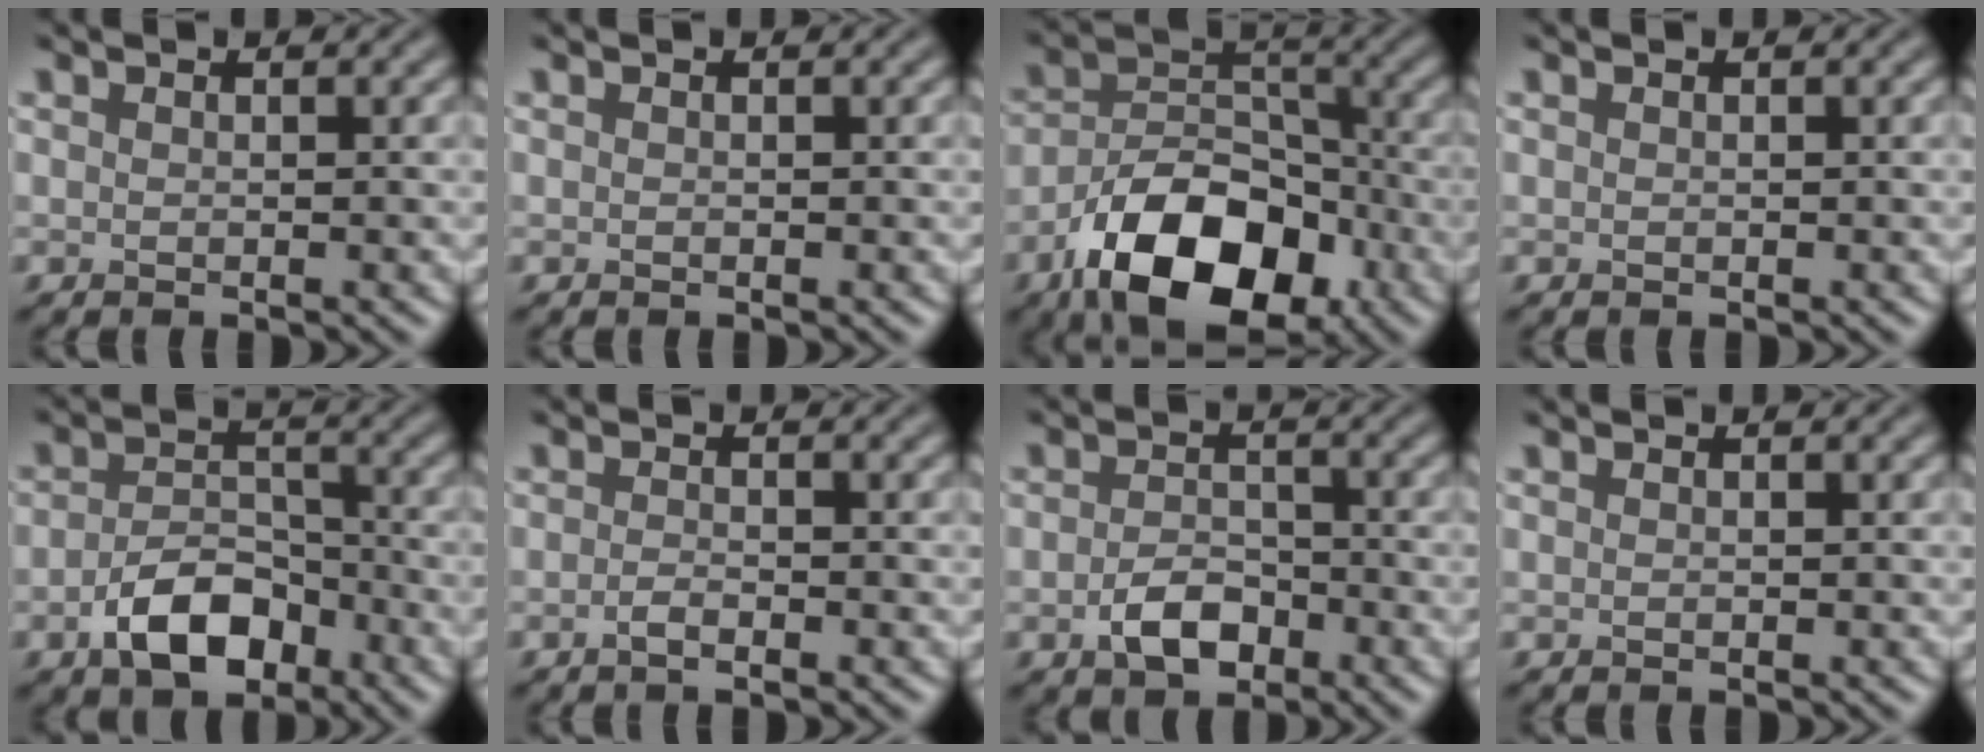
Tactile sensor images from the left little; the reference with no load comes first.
{"total": 0.0}
{"total": 11.3, "force": [-6.2, 6.2, 7.1], "torque": [-0.121, 0.000, -0.111]}
{"total": 0.0}
{"total": 5.5, "force": [-2.8, 3.2, 3.5], "torque": [-0.059, 0.002, -0.052]}
{"total": 1.4, "force": [-0.7, 0.4, 1.1], "torque": [-0.022, 0.000, -0.016]}
{"total": 3.5, "force": [-1.6, 2.1, 2.2], "torque": [-0.040, 0.002, -0.034]}
{"total": 0.0}